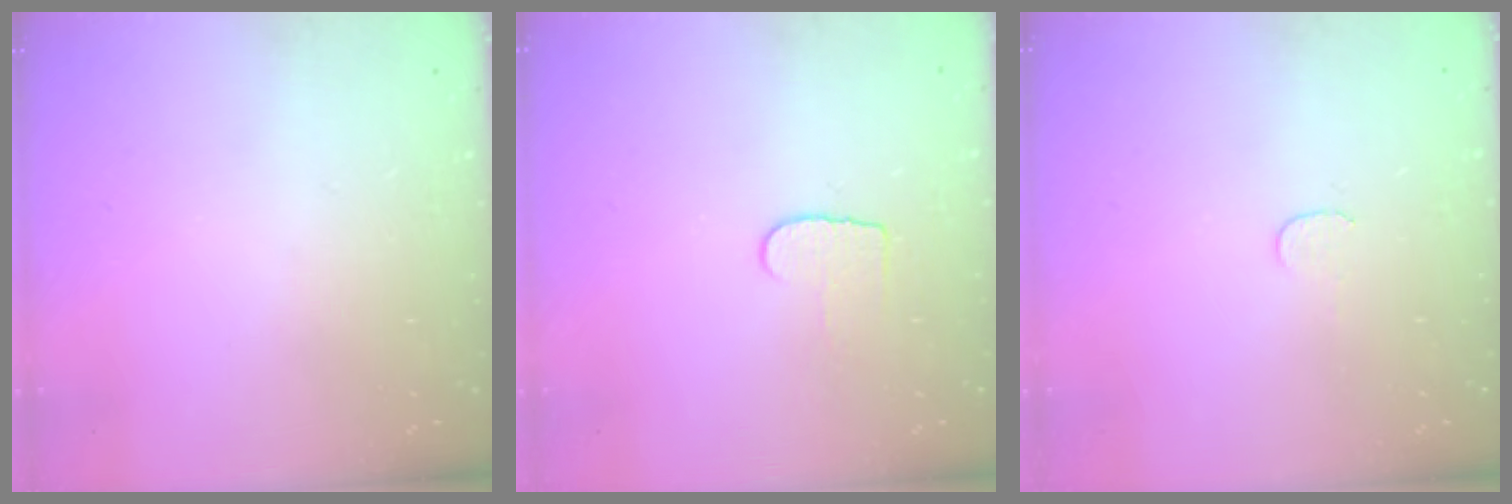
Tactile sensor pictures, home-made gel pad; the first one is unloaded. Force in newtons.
{"total": 5.7, "press": 5.6, "slide": 0.5}
{"total": 3.9, "press": 3.9, "slide": 0.3}